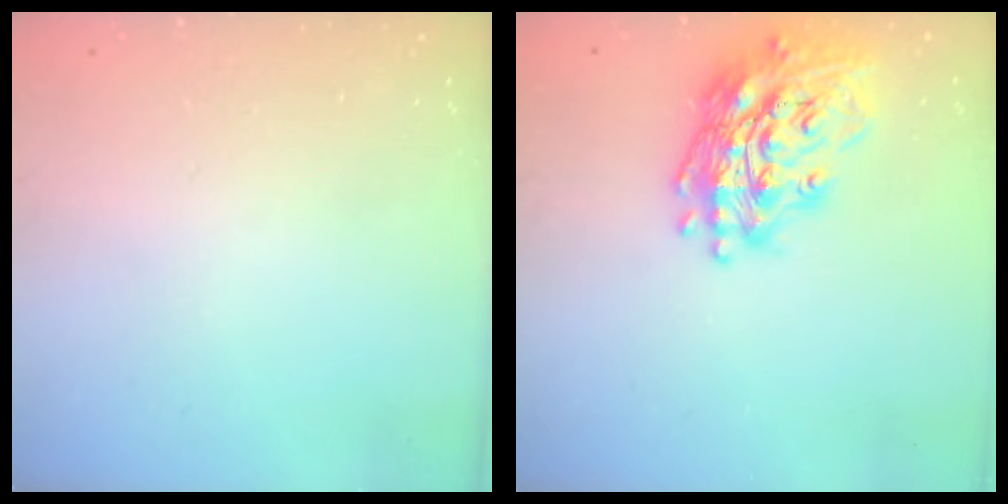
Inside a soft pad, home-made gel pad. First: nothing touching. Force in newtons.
{"total": 19.7, "press": 19.5, "slide": 2.7}